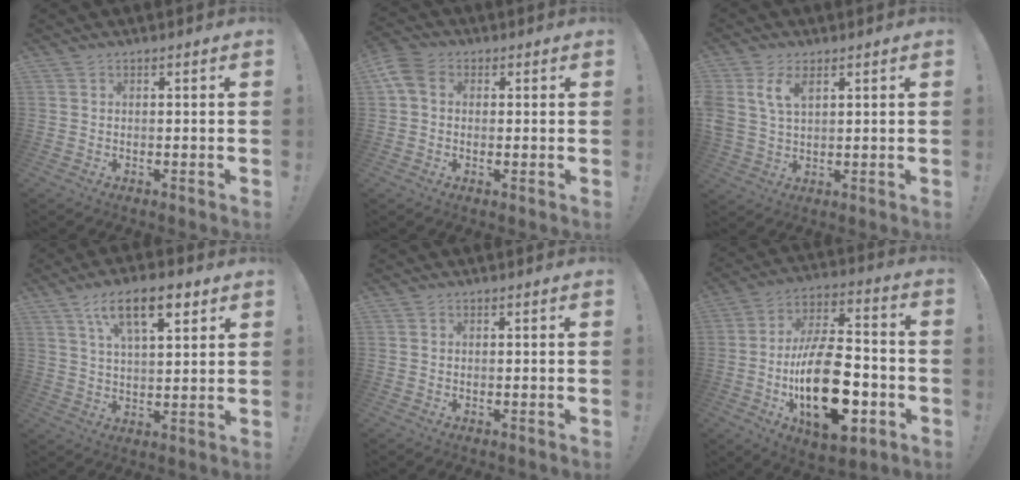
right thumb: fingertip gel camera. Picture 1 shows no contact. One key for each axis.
{"total": 6.9, "fx": 1.7, "fy": 5.0, "fz": 4.4, "tx": -0.093, "ty": 0.005, "tz": 0.037}
{"total": 7.0, "fx": 3.3, "fy": 3.9, "fz": 4.8, "tx": -0.106, "ty": -0.008, "tz": 0.060}
{"total": 12.9, "fx": 6.7, "fy": 4.9, "fz": 9.9, "tx": -0.160, "ty": -0.015, "tz": 0.112}
{"total": 0.0}
{"total": 26.6, "fx": -6.7, "fy": 14.0, "fz": 21.6, "tx": -0.385, "ty": 0.037, "tz": -0.096}